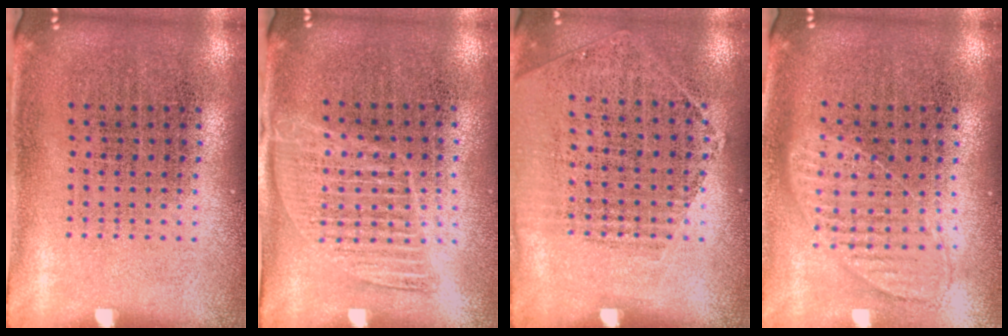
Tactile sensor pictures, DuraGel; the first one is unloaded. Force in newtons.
{"total": 1.3, "press": 1.1, "slide": 0.6}
{"total": 1.2, "press": 1.0, "slide": 0.6}
{"total": 0.9, "press": 0.9, "slide": 0.2}